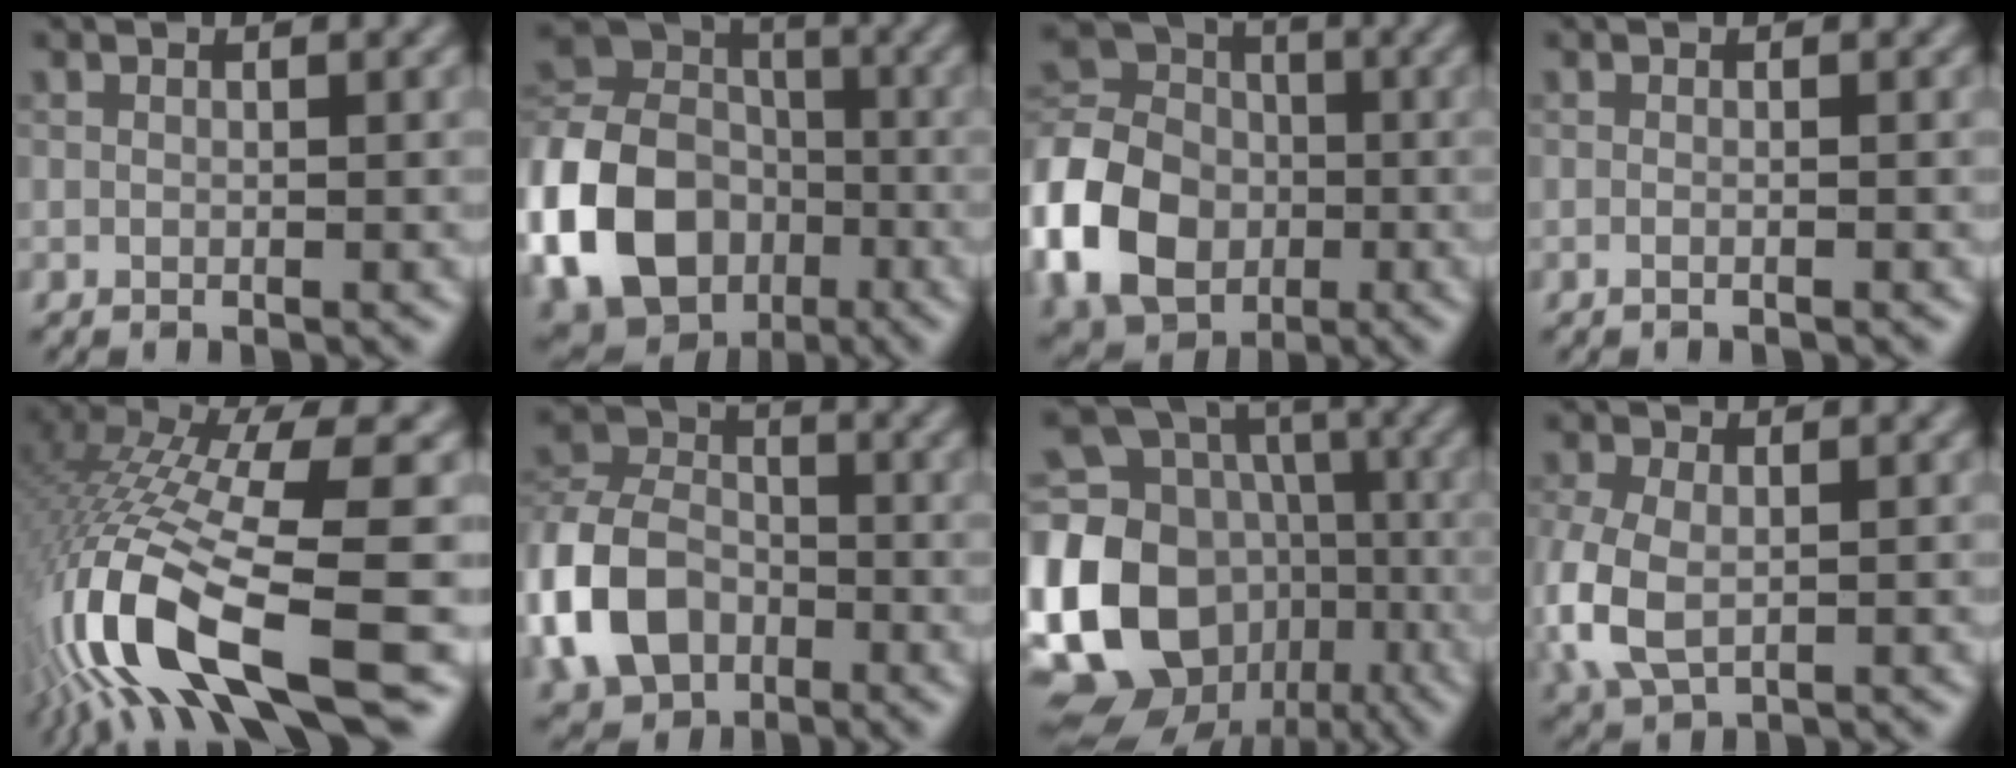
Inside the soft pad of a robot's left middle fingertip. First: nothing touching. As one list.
[{"total": 15.0, "force": [-4.8, 12.1, 7.5], "torque": [-0.179, -0.016, -0.106]}, {"total": 10.7, "force": [-3.1, 8.4, 5.8], "torque": [-0.136, 0.008, -0.083]}, {"total": 0.9, "force": [-0.1, 0.4, 0.8], "torque": [-0.008, -0.007, -0.011]}, {"total": 14.6, "force": [-4.9, 3.8, 13.2], "torque": [-0.287, -0.011, -0.066]}, {"total": 8.7, "force": [-3.3, 6.5, 4.7], "torque": [-0.102, 0.003, -0.079]}, {"total": 17.7, "force": [-3.6, 14.9, 9.0], "torque": [-0.221, -0.003, -0.062]}, {"total": 5.3, "force": [-0.9, 3.6, 3.8], "torque": [-0.108, -0.009, -0.017]}]